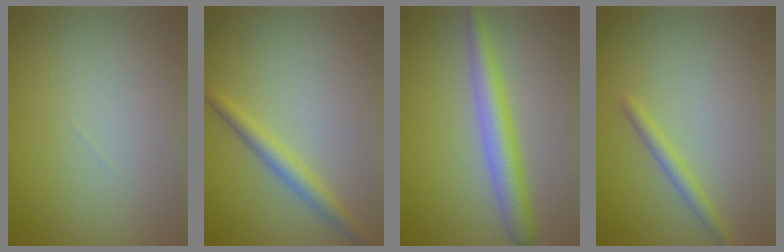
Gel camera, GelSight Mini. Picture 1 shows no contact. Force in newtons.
{"total": 2.3, "press": 2.3, "slide": 0.0}
{"total": 3.8, "press": 3.8, "slide": 0.1}
{"total": 1.5, "press": 1.5, "slide": 0.1}